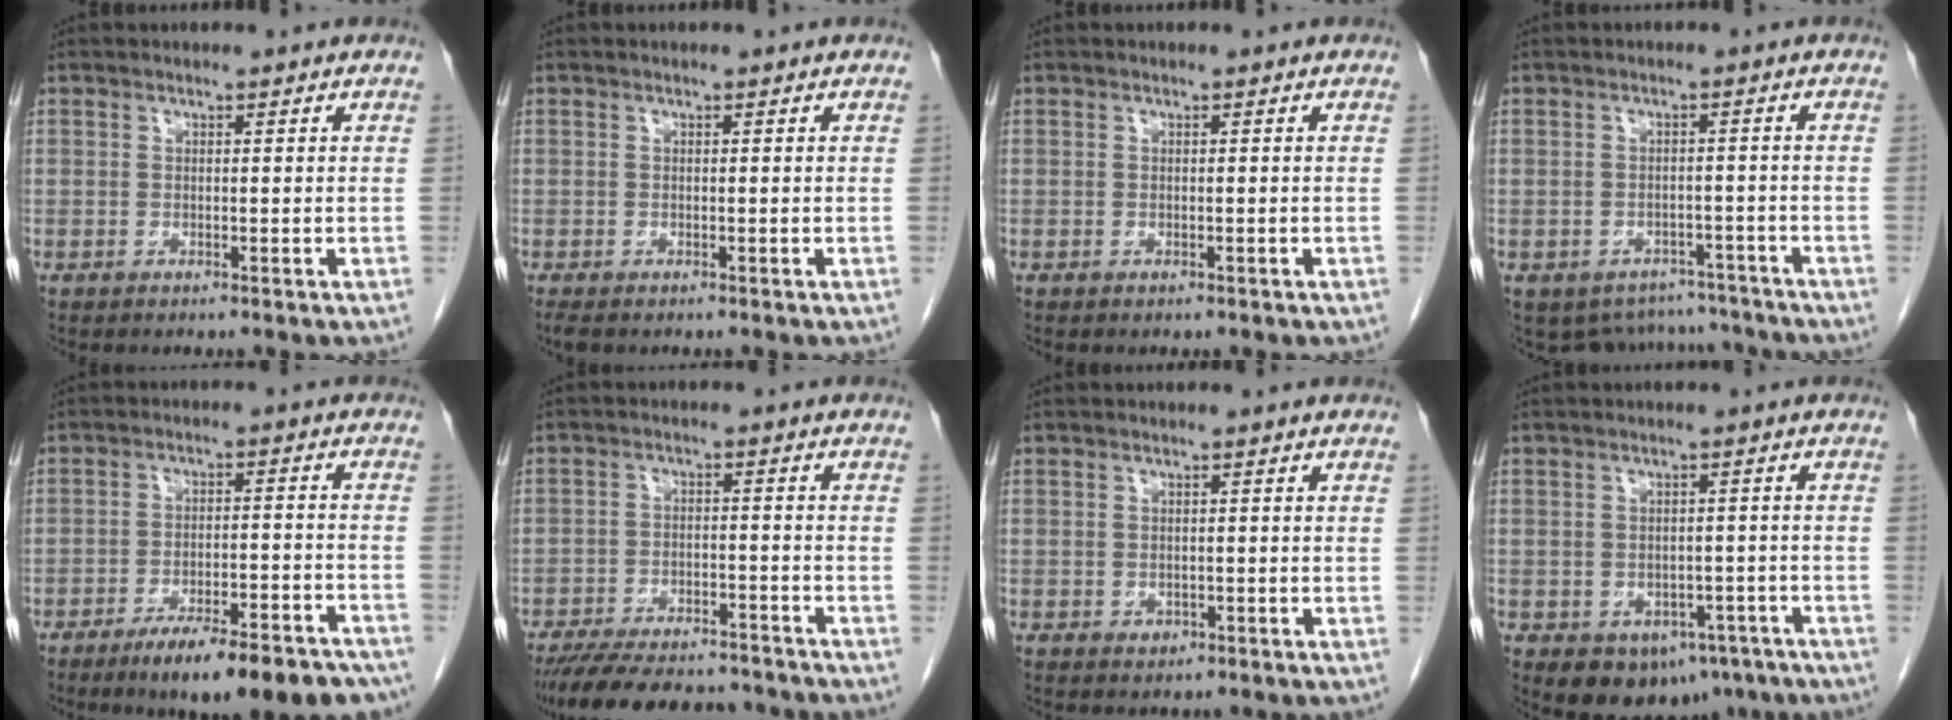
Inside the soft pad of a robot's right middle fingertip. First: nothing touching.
{"total": 1.5, "force": [-1.2, 0.5, 0.8], "torque": [-0.011, -0.005, -0.016]}
{"total": 0.0}
{"total": 8.9, "force": [-7.8, 4.4, 0.5], "torque": [0.000, 0.020, -0.092]}
{"total": 16.3, "force": [-12.7, 3.6, 9.6], "torque": [-0.083, 0.017, -0.179]}
{"total": 15.2, "force": [-13.5, 3.9, 5.8], "torque": [-0.109, -0.005, -0.193]}
{"total": 1.1, "force": [-0.5, 0.9, 0.4], "torque": [-0.007, 0.002, -0.002]}
{"total": 9.5, "force": [-5.6, 6.3, 4.5], "torque": [-0.046, 0.013, -0.067]}